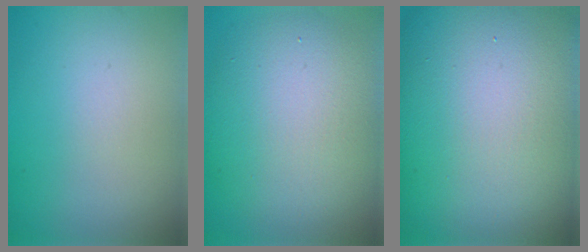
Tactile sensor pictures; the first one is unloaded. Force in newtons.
{"total": 9.5, "press": 9.5, "slide": 0.6}
{"total": 25.8, "press": 25.7, "slide": 1.5}